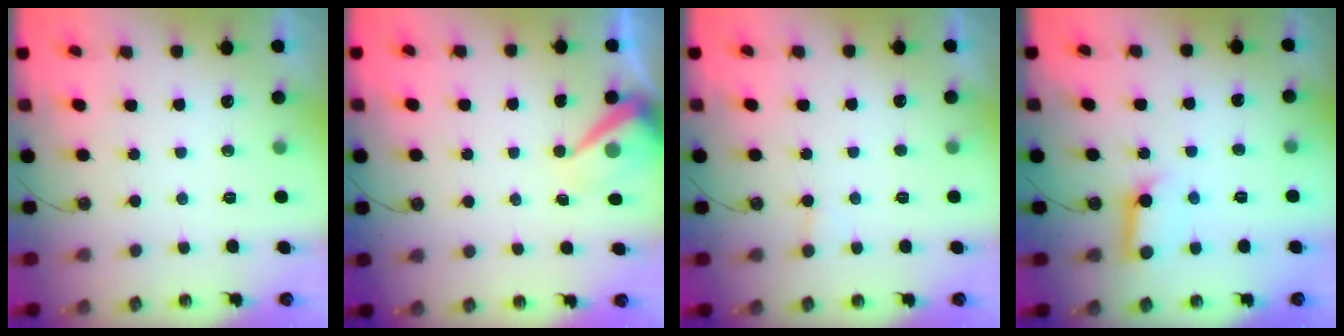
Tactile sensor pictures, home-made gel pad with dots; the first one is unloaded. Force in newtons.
{"total": 7.8, "press": 7.7, "slide": 0.6}
{"total": 4.8, "press": 4.7, "slide": 0.8}
{"total": 9.0, "press": 8.9, "slide": 1.1}